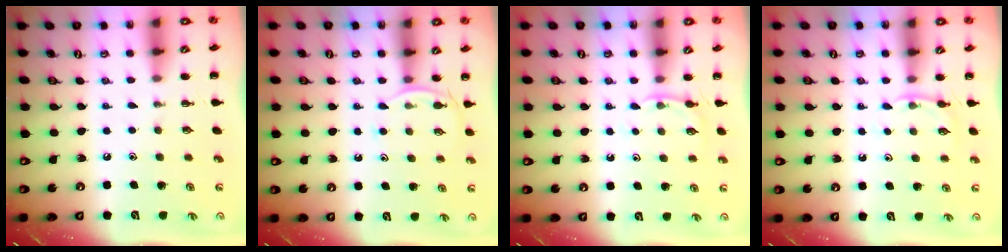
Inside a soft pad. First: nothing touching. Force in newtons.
{"total": 5.2, "press": 5.0, "slide": 1.4}
{"total": 4.2, "press": 3.9, "slide": 1.4}
{"total": 4.2, "press": 3.9, "slide": 1.4}